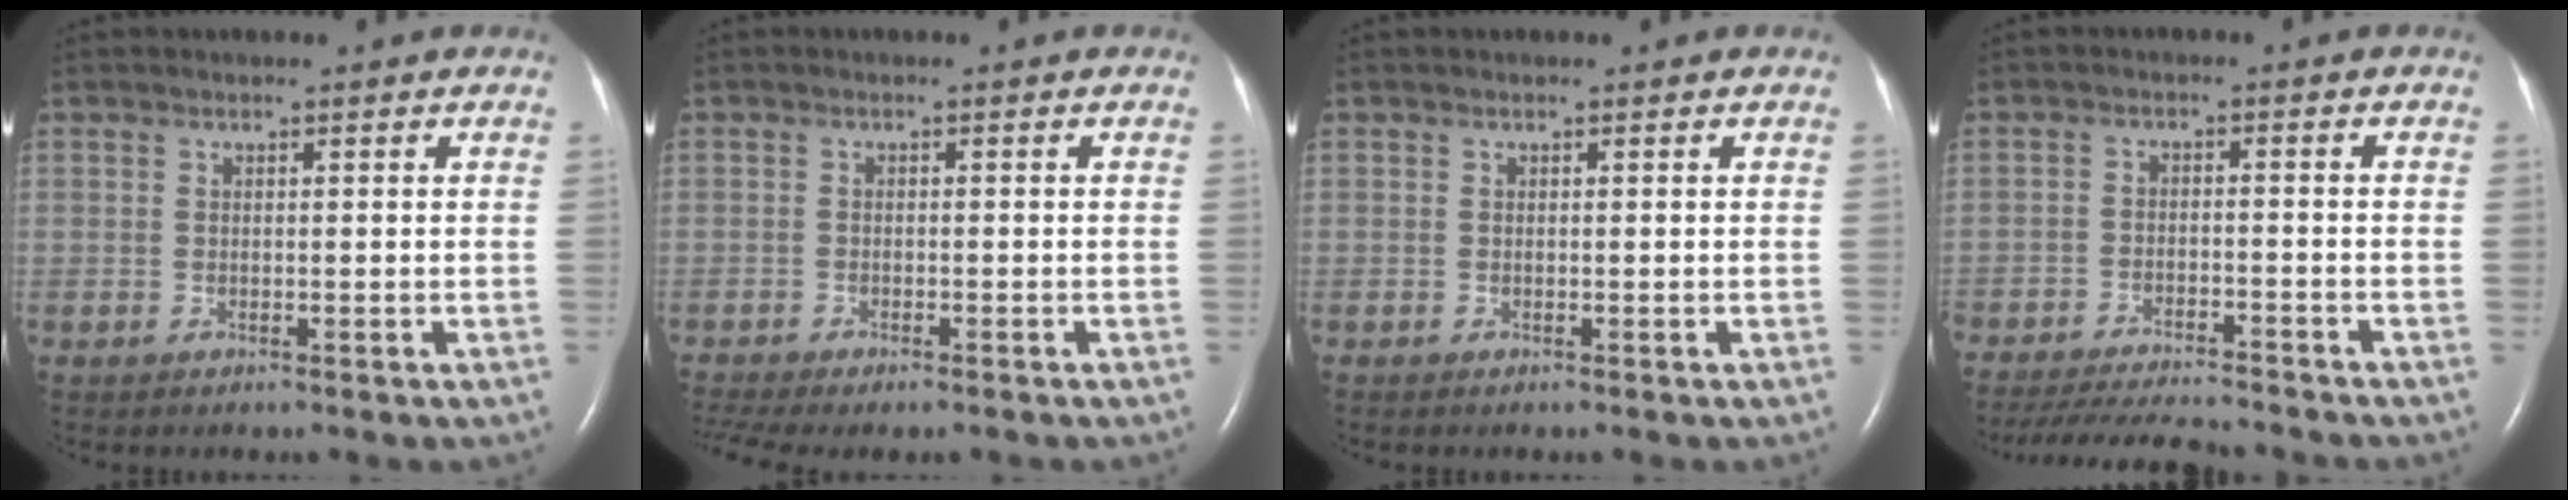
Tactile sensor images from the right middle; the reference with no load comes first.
{"total": 6.3, "force": [-5.1, 1.6, 3.3], "torque": [-0.058, -0.004, -0.079]}
{"total": 0.0}
{"total": 13.1, "force": [-12.1, 1.7, 4.9], "torque": [-0.084, -0.020, -0.178]}